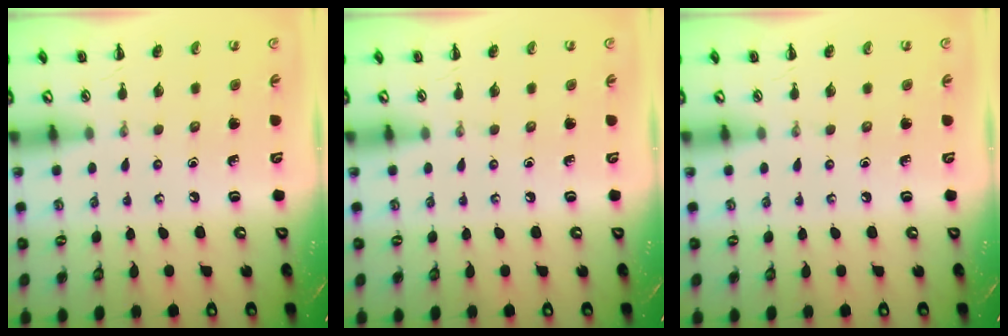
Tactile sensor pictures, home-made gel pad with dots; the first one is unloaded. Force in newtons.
{"total": 0.0}
{"total": 0.0}